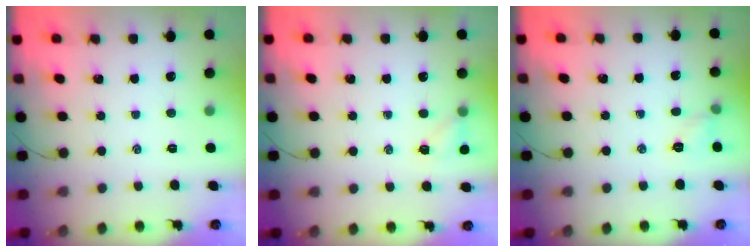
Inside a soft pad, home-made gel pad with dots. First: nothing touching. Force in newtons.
{"total": 5.7, "press": 5.6, "slide": 0.9}
{"total": 4.9, "press": 4.7, "slide": 1.4}